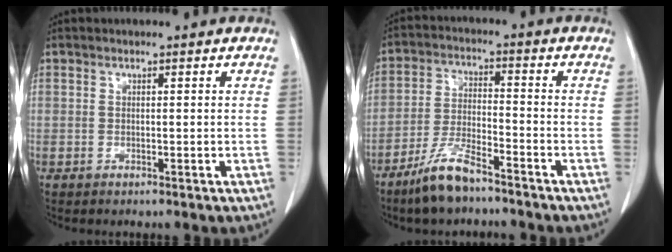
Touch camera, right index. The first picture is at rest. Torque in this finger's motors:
{"motor_torque": [0.30, -0.28, 0.29, 0.09]}